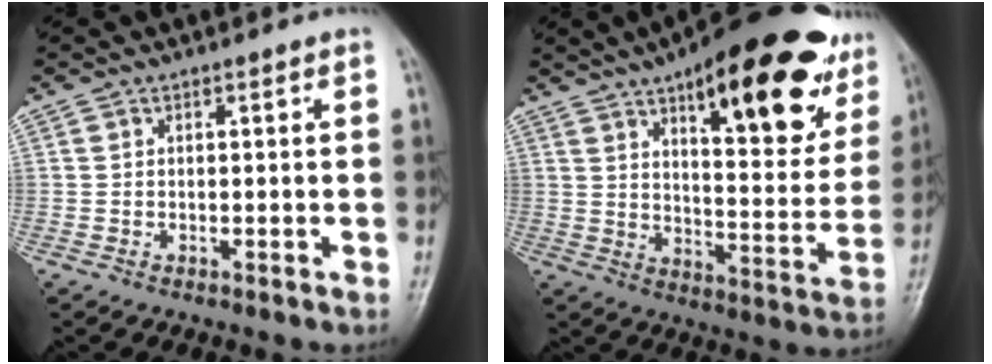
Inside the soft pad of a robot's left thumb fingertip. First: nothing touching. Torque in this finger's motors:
{"motor_torque": [1.29, 1.36, 1.57, -1.20, 0.25]}